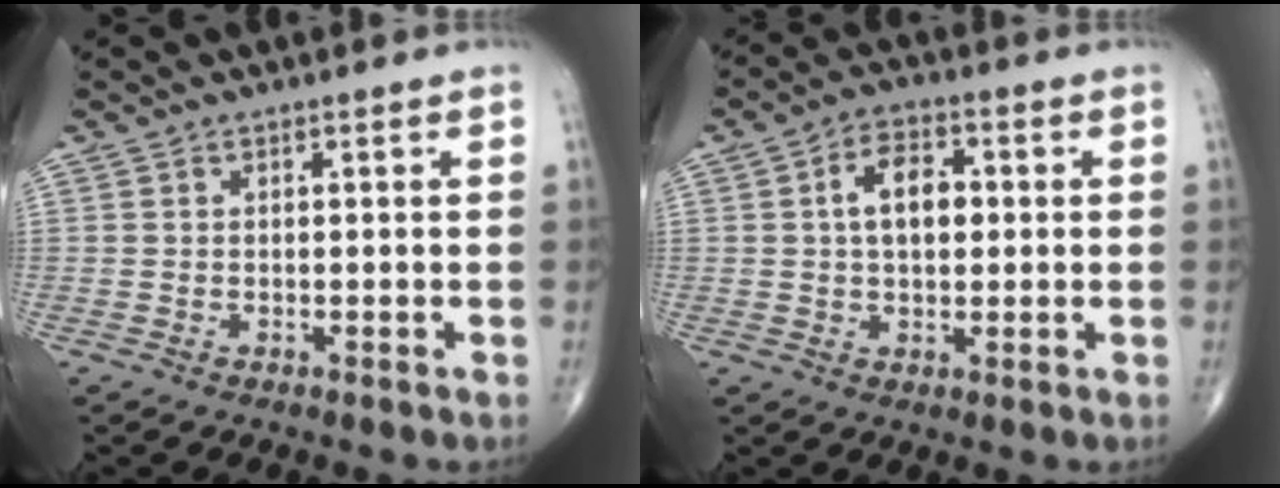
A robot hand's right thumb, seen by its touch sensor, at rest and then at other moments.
{"total": 7.9, "force": [1.0, 4.8, 6.2], "torque": [-0.093, 0.014, 0.012]}